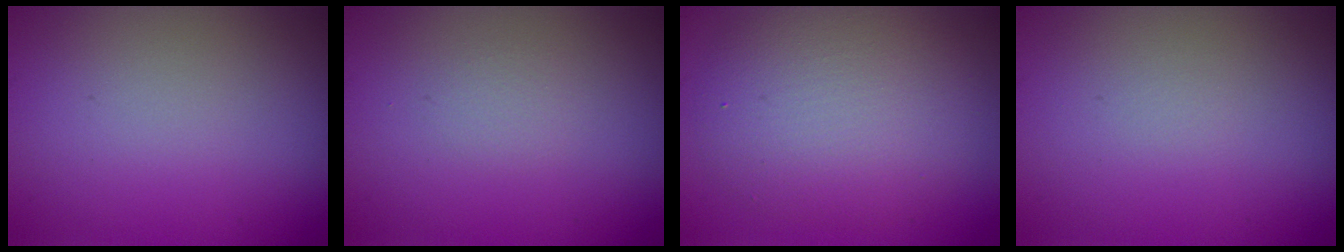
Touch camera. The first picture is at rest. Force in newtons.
{"total": 0.6, "press": 0.6, "slide": 0.0}
{"total": 6.1, "press": 6.0, "slide": 0.6}
{"total": 0.0}